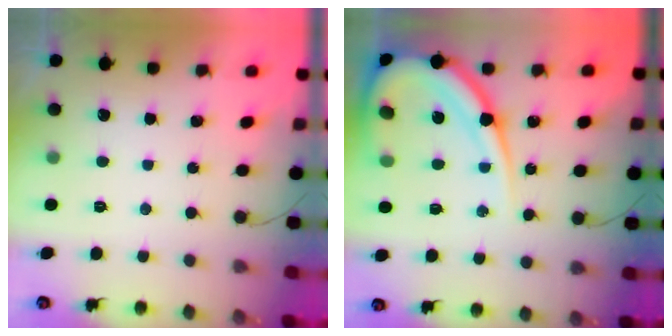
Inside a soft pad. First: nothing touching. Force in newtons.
{"total": 17.3, "press": 17.2, "slide": 1.8}